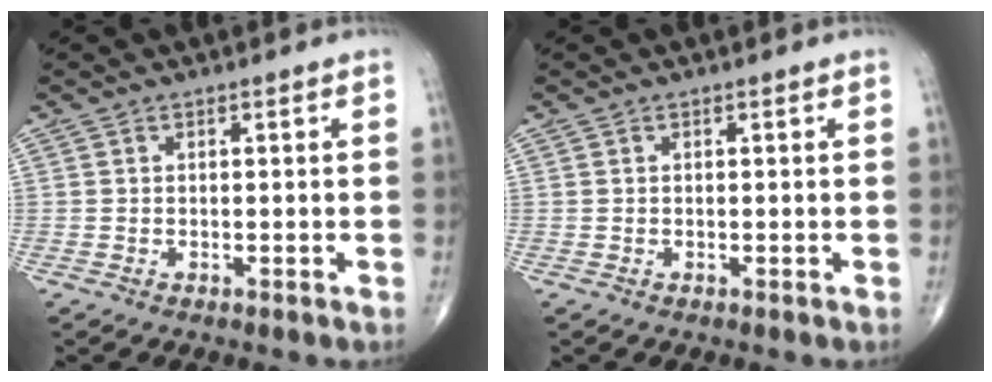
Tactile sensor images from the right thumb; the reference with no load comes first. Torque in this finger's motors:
{"motor_torque": [0.00, 0.00, 0.00, 0.00, 0.00]}